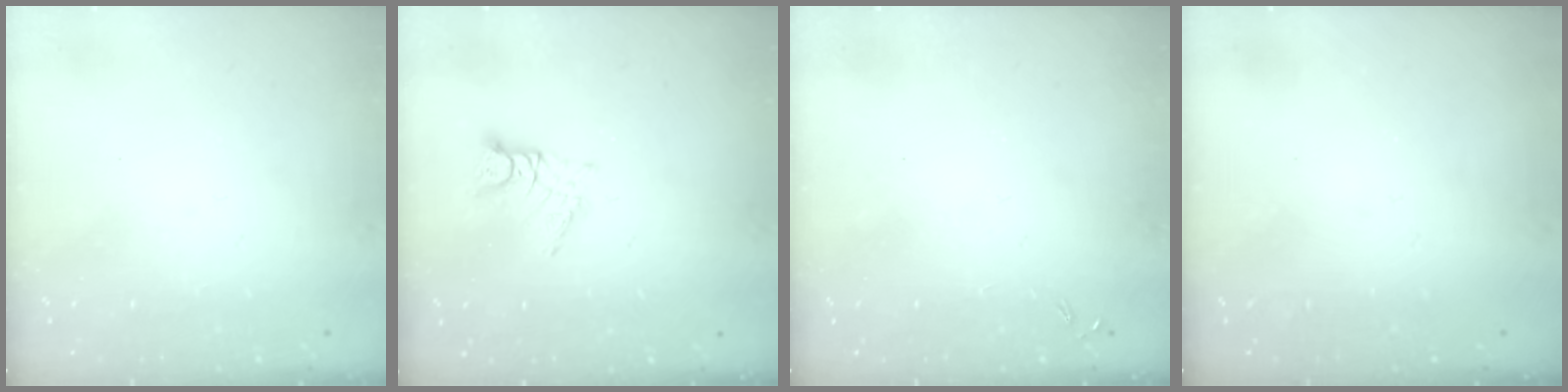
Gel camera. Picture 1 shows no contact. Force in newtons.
{"total": 5.9, "press": 5.9, "slide": 0.4}
{"total": 0.0}
{"total": 0.0}